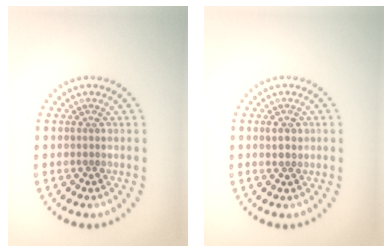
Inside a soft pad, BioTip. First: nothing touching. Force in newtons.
{"total": 1.4, "press": 1.3, "slide": 0.4}